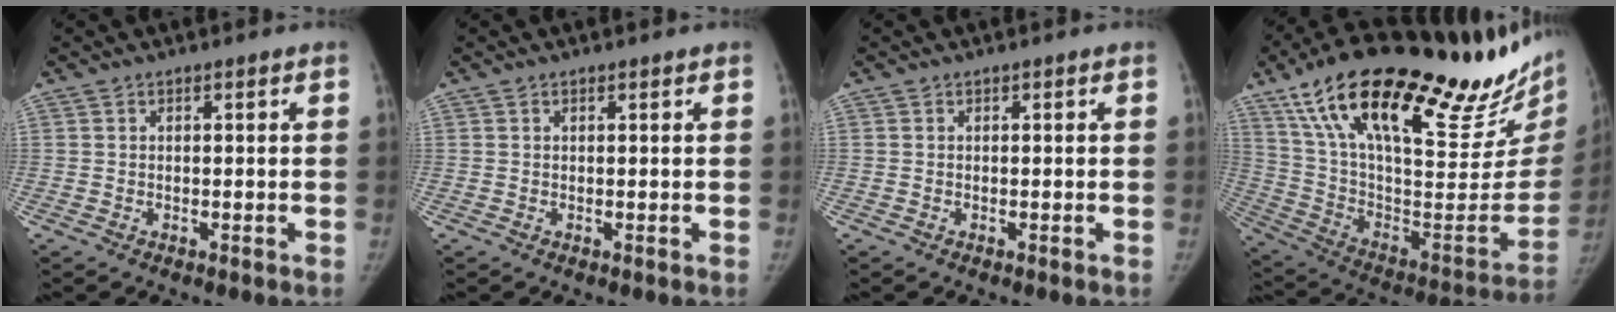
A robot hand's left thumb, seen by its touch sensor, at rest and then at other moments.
{"total": 0.0}
{"total": 0.0}
{"total": 43.2, "force": [26.8, 13.9, 30.9], "torque": [-0.401, -0.031, 0.434]}